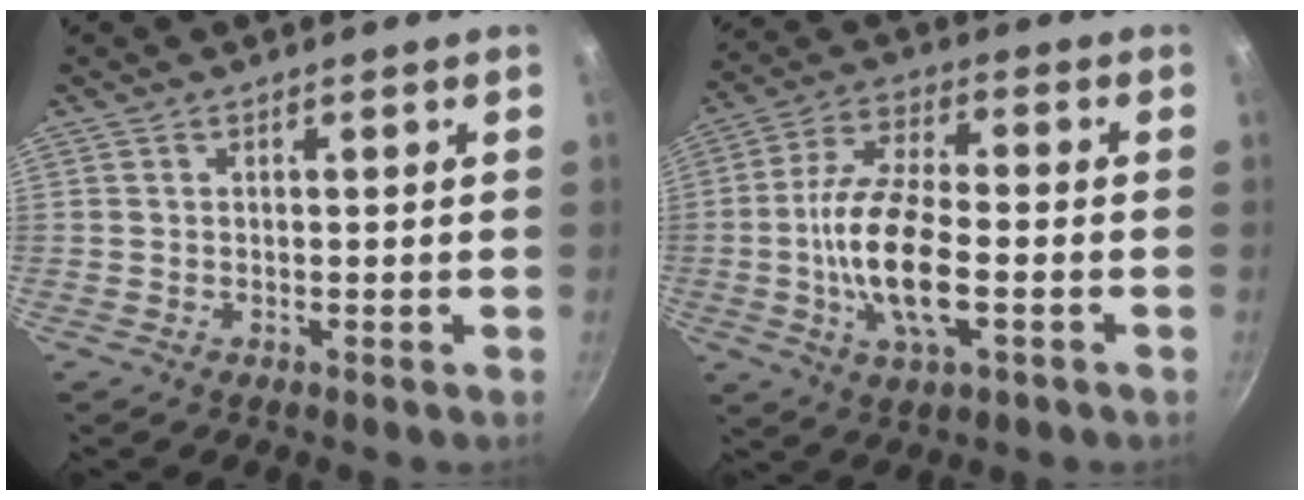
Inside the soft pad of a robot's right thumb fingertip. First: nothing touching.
{"total": 15.1, "force": [-2.9, 6.5, 13.4], "torque": [-0.260, 0.016, -0.054]}